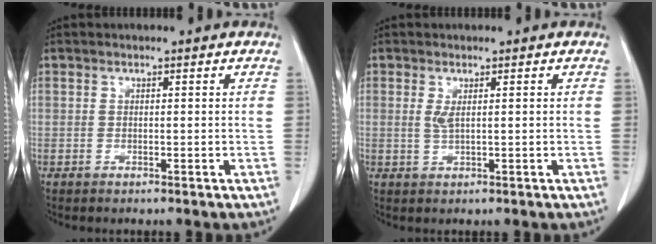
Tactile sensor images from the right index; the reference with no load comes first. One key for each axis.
{"total": 1.6, "fx": 0.4, "fy": 0.2, "fz": 1.5, "tx": -0.036, "ty": -0.004, "tz": 0.012}